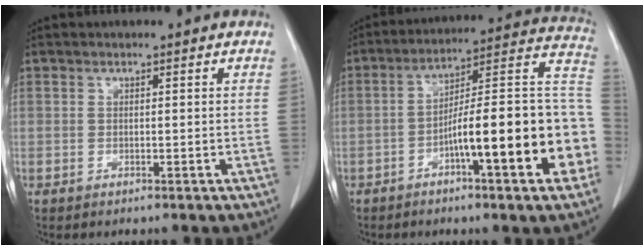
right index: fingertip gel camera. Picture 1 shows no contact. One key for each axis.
{"total": 20.0, "fx": -6.1, "fy": 2.7, "fz": 18.9, "tx": -0.198, "ty": 0.035, "tz": -0.083}